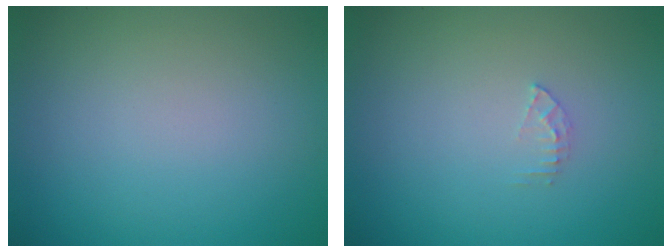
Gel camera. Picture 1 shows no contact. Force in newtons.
{"total": 0.9, "press": 0.9, "slide": 0.1}